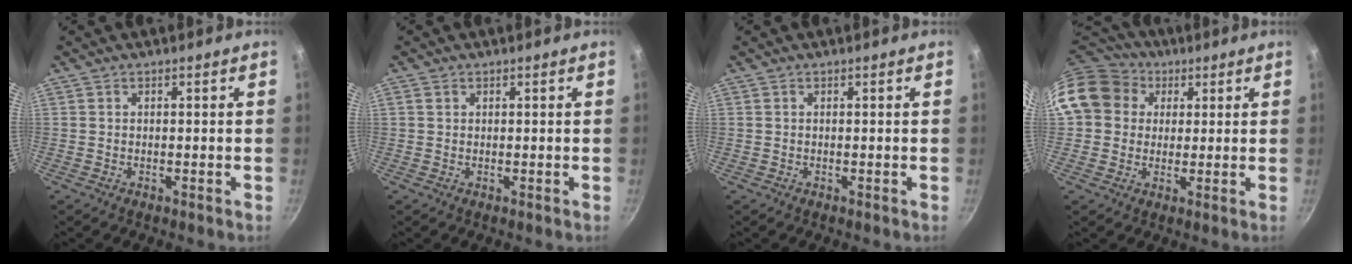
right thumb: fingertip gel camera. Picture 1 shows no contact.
{"total": 1.1, "force": [0.6, 0.9, 0.3], "torque": [-0.004, 0.001, 0.009]}
{"total": 0.0}
{"total": 15.1, "force": [4.7, 12.8, 6.5], "torque": [-0.114, 0.027, 0.076]}